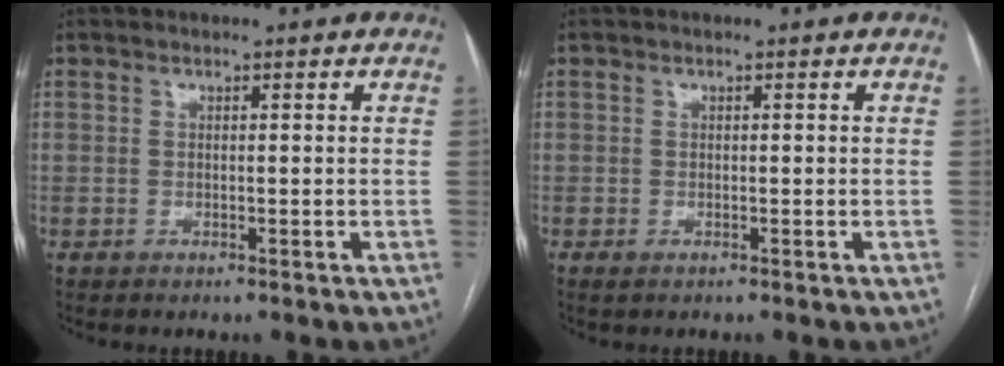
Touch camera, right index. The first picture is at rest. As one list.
[{"total": 0.5, "force": [-0.3, 0.2, 0.4], "torque": [-0.005, 0.000, -0.005]}]